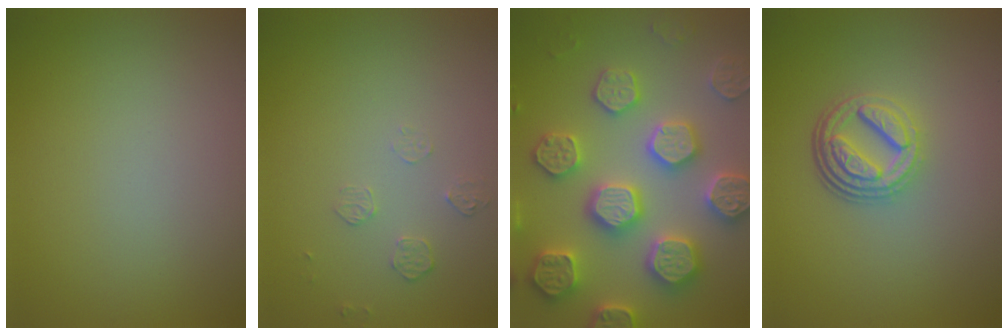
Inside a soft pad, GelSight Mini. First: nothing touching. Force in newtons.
{"total": 1.3, "press": 0.6, "slide": 1.1}
{"total": 7.9, "press": 7.7, "slide": 1.7}
{"total": 4.7, "press": 3.5, "slide": 3.1}